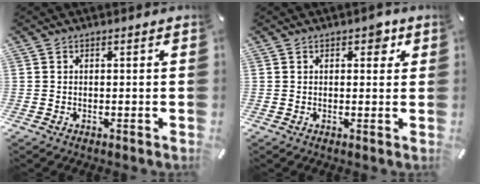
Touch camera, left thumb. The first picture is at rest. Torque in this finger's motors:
{"motor_torque": [0.32, 0.24, 0.07, -0.01, 0.09]}